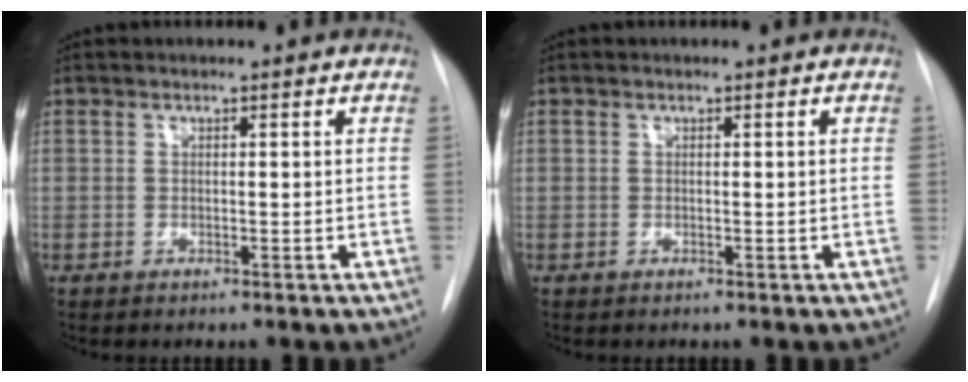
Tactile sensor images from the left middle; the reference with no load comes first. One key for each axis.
{"total": 0.0}